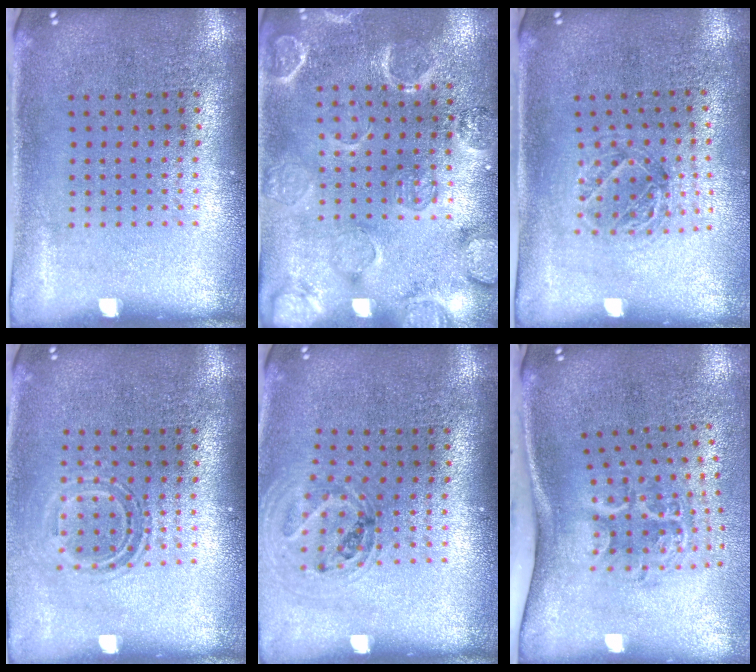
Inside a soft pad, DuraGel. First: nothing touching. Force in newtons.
{"total": 2.3, "press": 2.2, "slide": 0.6}
{"total": 1.0, "press": 1.0, "slide": 0.2}
{"total": 1.5, "press": 1.2, "slide": 1.0}
{"total": 0.9, "press": 0.9, "slide": 0.0}
{"total": 2.2, "press": 1.3, "slide": 1.8}